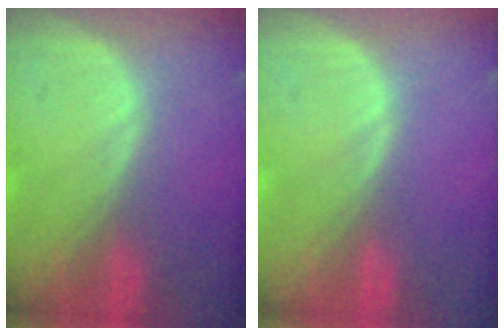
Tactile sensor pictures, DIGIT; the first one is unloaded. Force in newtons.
{"total": 0.0}